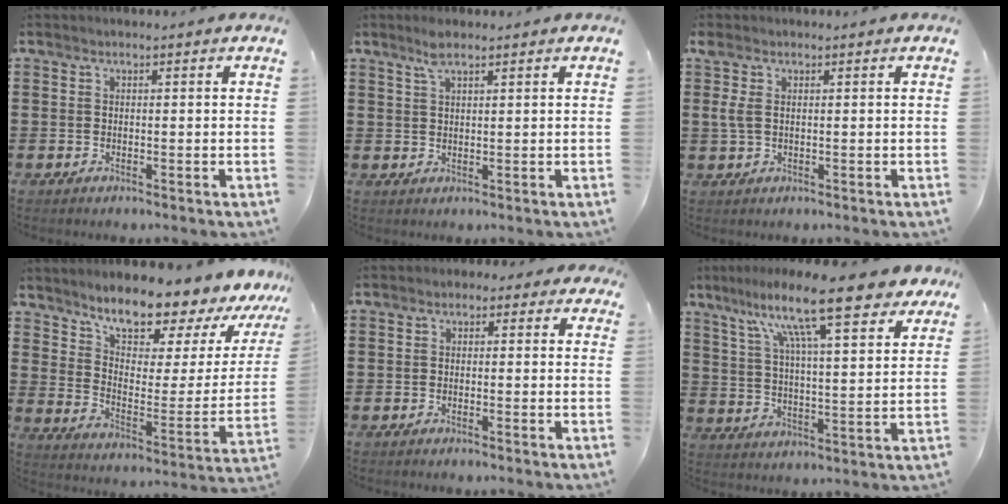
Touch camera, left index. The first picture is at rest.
{"total": 3.0, "force": [2.1, 0.7, 2.0], "torque": [-0.044, 0.004, 0.037]}
{"total": 2.2, "force": [0.4, 1.1, 1.8], "torque": [-0.048, 0.002, 0.005]}
{"total": 9.2, "force": [8.3, 2.5, 3.1], "torque": [-0.072, -0.074, 0.139]}
{"total": 1.4, "force": [-0.9, 0.9, 0.5], "torque": [-0.015, 0.006, -0.021]}
{"total": 15.4, "force": [10.9, 2.3, 10.6], "torque": [-0.200, -0.040, 0.176]}